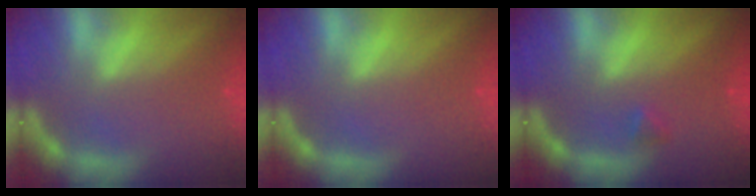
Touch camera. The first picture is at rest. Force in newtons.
{"total": 0.0}
{"total": 0.9}